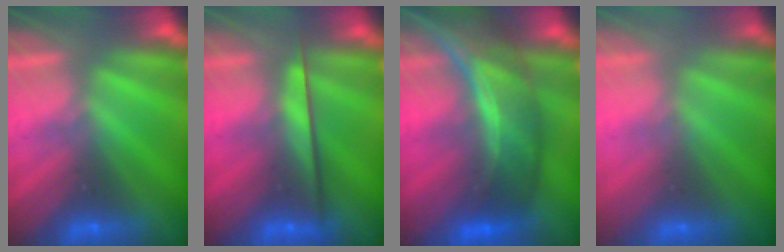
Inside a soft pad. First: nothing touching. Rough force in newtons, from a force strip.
{"total": 2.4}
{"total": 7.5}
{"total": 2.6}